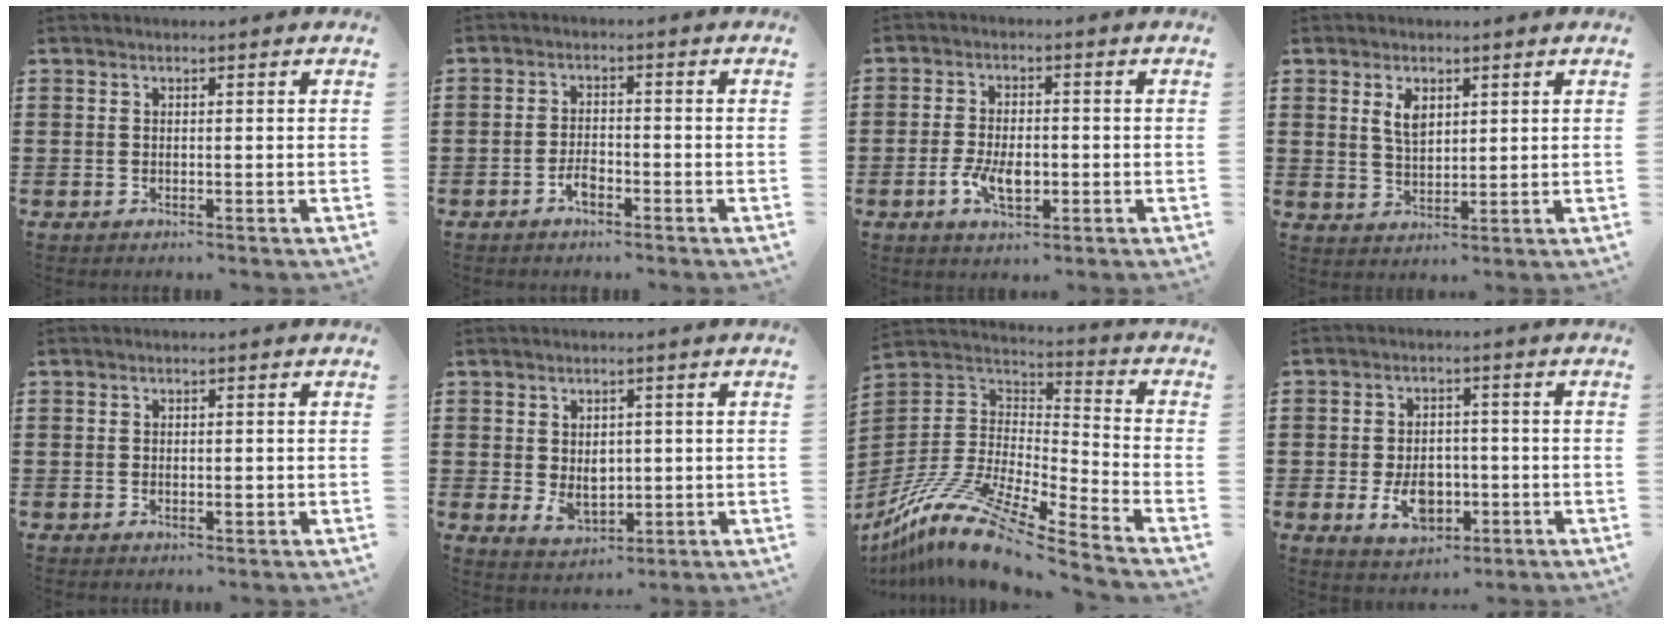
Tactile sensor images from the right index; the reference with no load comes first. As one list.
[{"total": 2.6, "force": [-1.5, 1.1, 1.8], "torque": [-0.041, 0.002, -0.031]}, {"total": 5.4, "force": [-1.5, 2.8, 4.4], "torque": [-0.087, 0.005, -0.028]}, {"total": 3.6, "force": [1.7, 1.8, 2.6], "torque": [-0.056, 0.006, 0.030]}, {"total": 1.2, "force": [-0.2, 0.6, 0.9], "torque": [-0.018, 0.000, -0.004]}, {"total": 3.8, "force": [0.2, 3.0, 2.4], "torque": [-0.036, 0.003, 0.000]}, {"total": 13.8, "force": [-10.8, 2.0, 8.4], "torque": [-0.196, 0.002, -0.216]}, {"total": 6.3, "force": [-1.7, 4.3, 4.2], "torque": [-0.073, 0.000, -0.035]}]